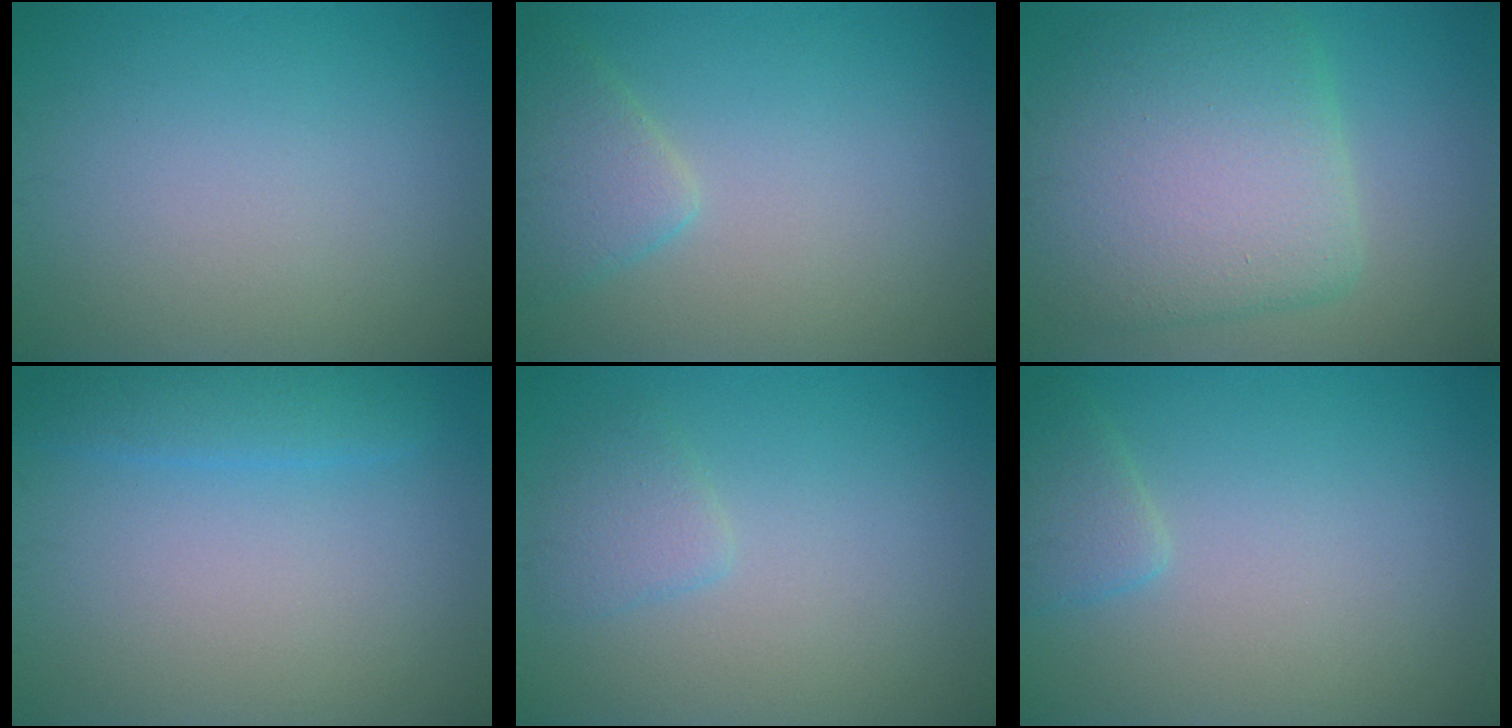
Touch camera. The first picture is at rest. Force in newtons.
{"total": 2.8, "press": 2.8, "slide": 0.2}
{"total": 9.2, "press": 9.2, "slide": 0.5}
{"total": 2.4, "press": 2.4, "slide": 0.2}
{"total": 1.7, "press": 1.7, "slide": 0.2}
{"total": 1.8, "press": 1.8, "slide": 0.2}